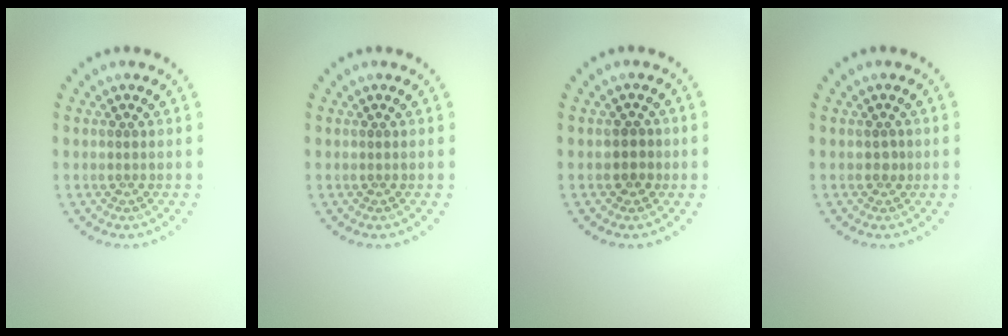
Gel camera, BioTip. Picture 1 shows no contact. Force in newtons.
{"total": 0.0}
{"total": 1.6, "press": 1.3, "slide": 0.9}
{"total": 0.6, "press": 0.5, "slide": 0.3}